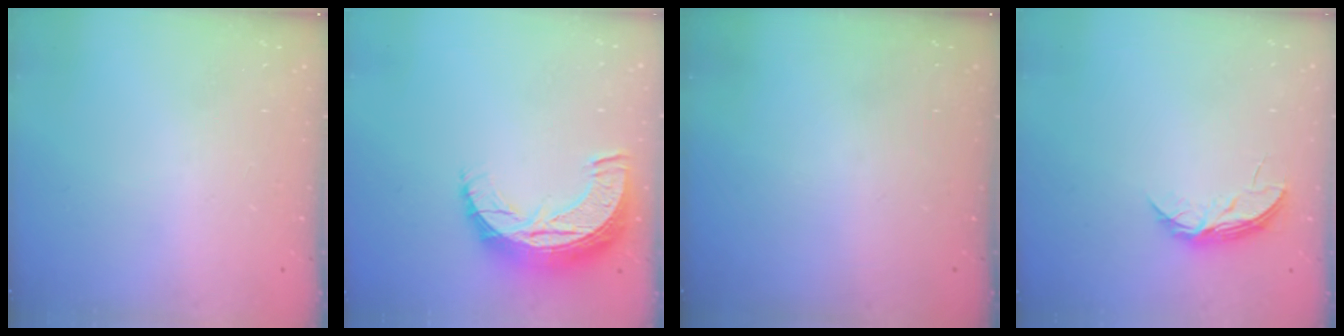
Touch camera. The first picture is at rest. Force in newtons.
{"total": 11.6, "press": 11.6, "slide": 0.7}
{"total": 0.0}
{"total": 5.5, "press": 5.5, "slide": 0.5}